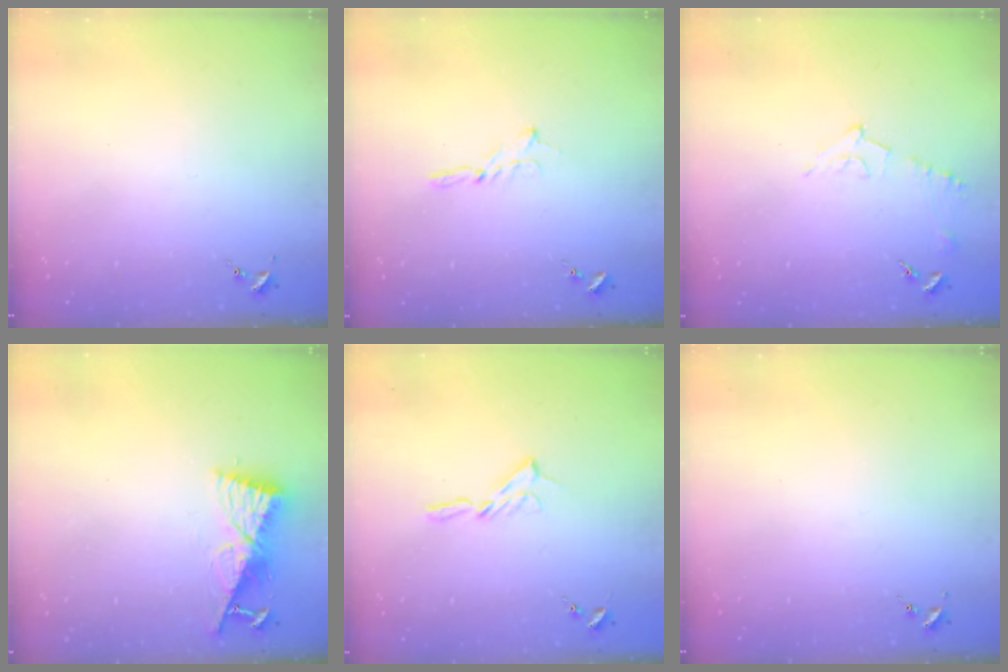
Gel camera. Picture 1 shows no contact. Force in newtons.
{"total": 1.8, "press": 1.7, "slide": 0.2}
{"total": 5.4, "press": 5.3, "slide": 1.2}
{"total": 10.5, "press": 10.4, "slide": 1.2}
{"total": 3.7, "press": 3.7, "slide": 0.3}
{"total": 0.0}